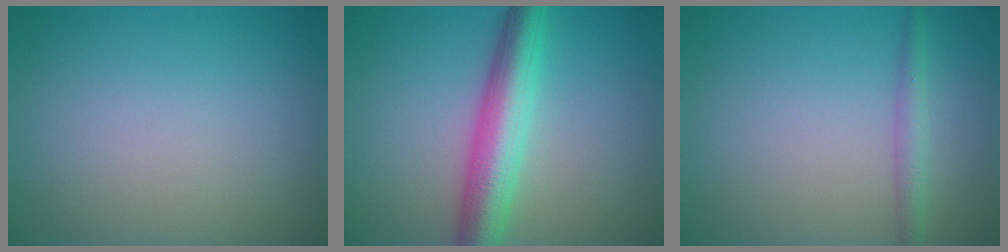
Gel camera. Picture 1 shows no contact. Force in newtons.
{"total": 6.0, "press": 6.0, "slide": 0.3}
{"total": 1.8, "press": 1.8, "slide": 0.1}